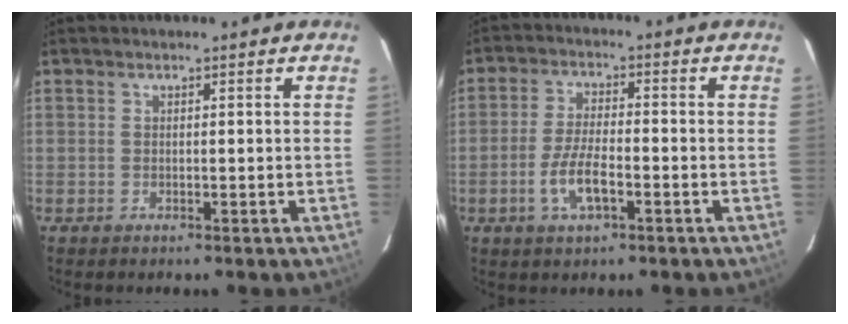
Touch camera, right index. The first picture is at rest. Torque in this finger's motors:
{"motor_torque": [0.12, -0.08, 0.26, 0.07]}